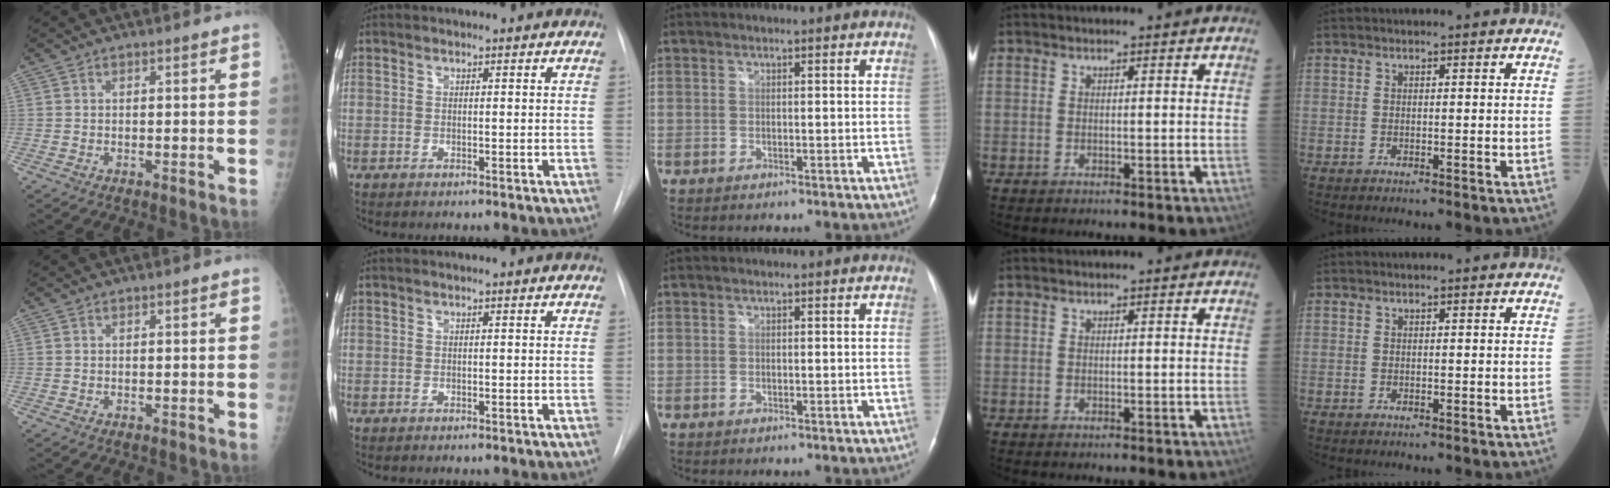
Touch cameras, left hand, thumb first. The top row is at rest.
{}